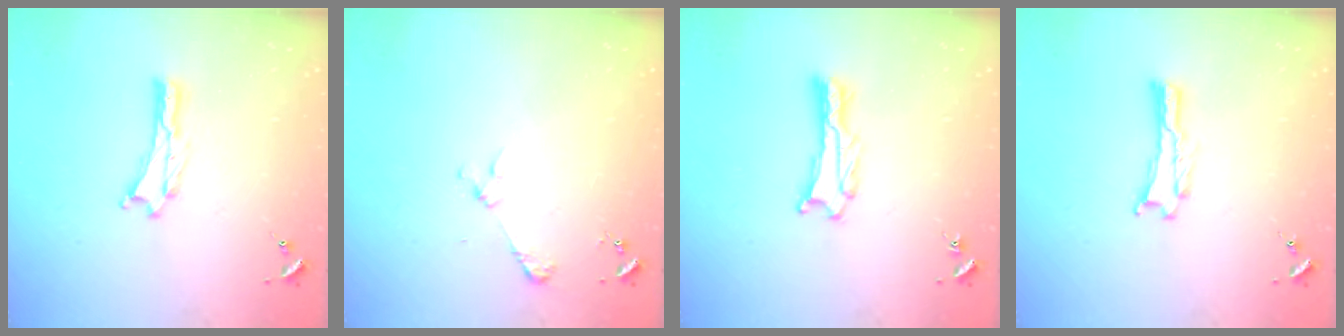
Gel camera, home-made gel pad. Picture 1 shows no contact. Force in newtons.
{"total": 2.4, "press": 2.4, "slide": 0.2}
{"total": 1.1, "press": 1.1, "slide": 0.0}
{"total": 0.0}